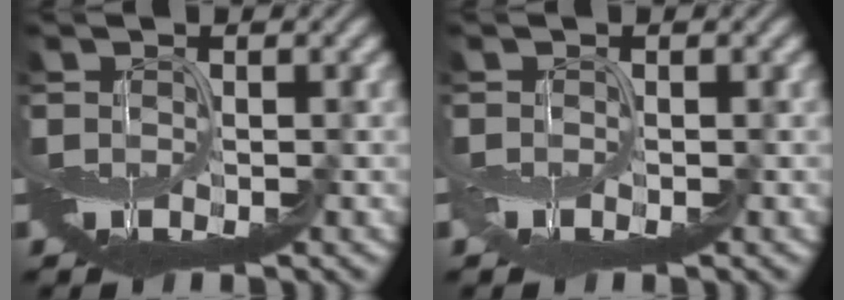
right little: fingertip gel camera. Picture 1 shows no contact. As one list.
[{"total": 0.6, "force": [0.0, -0.3, -0.4], "torque": [0.009, 0.002, -0.002]}]